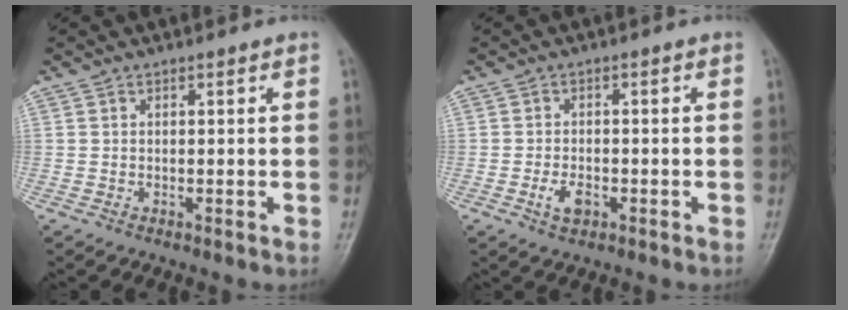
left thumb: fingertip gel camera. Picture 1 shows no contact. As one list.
[{"total": 3.3, "force": [-1.4, 1.9, 2.3], "torque": [-0.043, 0.006, -0.024]}]